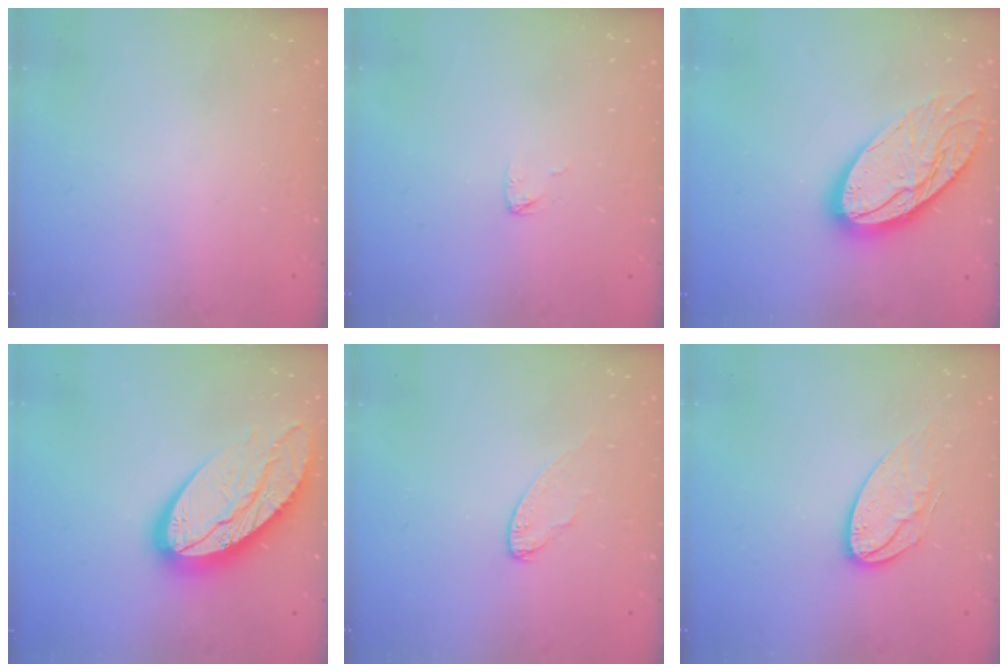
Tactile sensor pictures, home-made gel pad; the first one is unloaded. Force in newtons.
{"total": 2.8, "press": 2.7, "slide": 0.2}
{"total": 17.9, "press": 17.8, "slide": 1.9}
{"total": 18.2, "press": 18.2, "slide": 1.4}
{"total": 4.8, "press": 4.8, "slide": 0.3}
{"total": 11.6, "press": 11.5, "slide": 0.7}